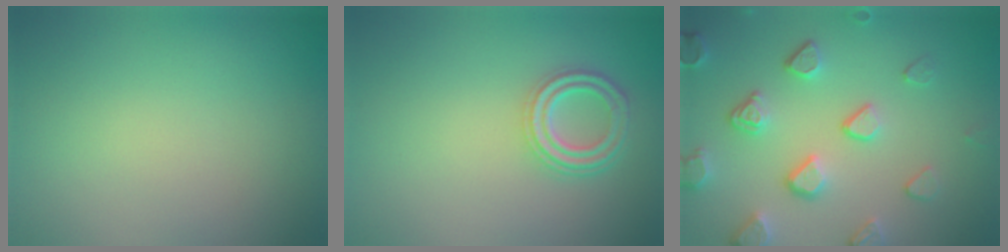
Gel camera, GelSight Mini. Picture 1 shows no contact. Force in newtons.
{"total": 3.5, "press": 2.9, "slide": 2.0}
{"total": 4.1, "press": 3.6, "slide": 2.0}